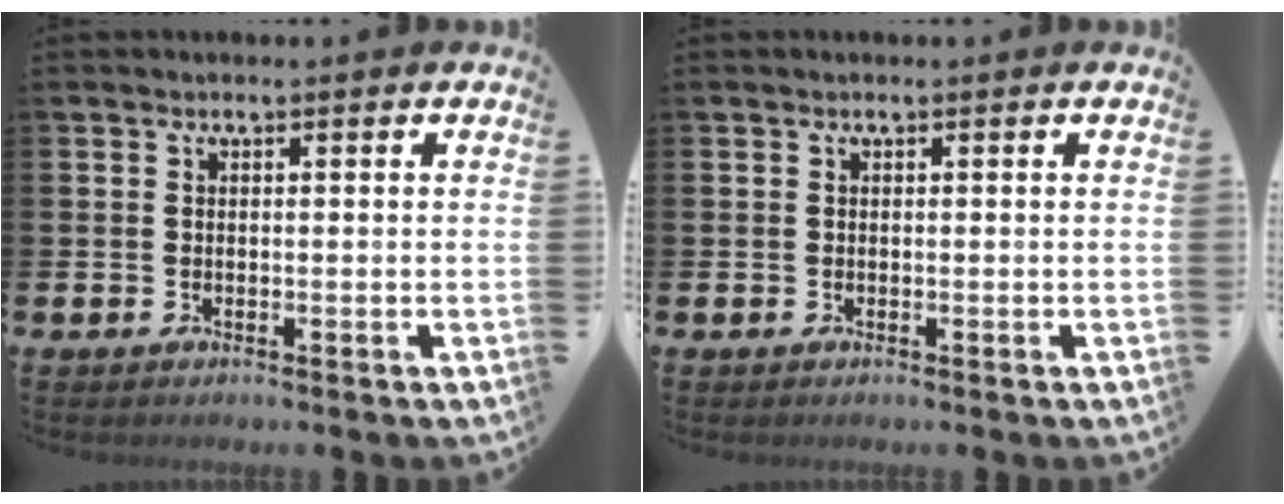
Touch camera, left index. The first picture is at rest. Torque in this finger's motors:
{"motor_torque": [-0.11, 0.09, 0.01, -0.01]}